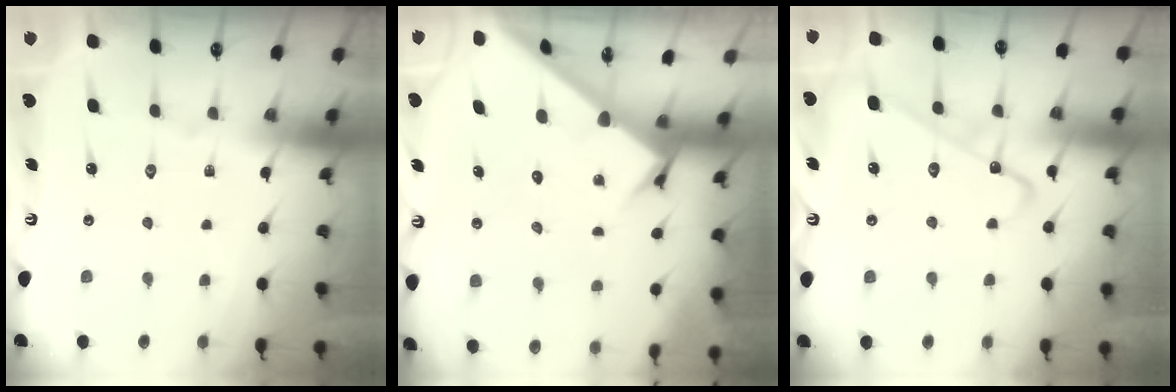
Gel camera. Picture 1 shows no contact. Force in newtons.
{"total": 2.9, "press": 2.9, "slide": 0.2}
{"total": 6.0, "press": 6.0, "slide": 0.2}